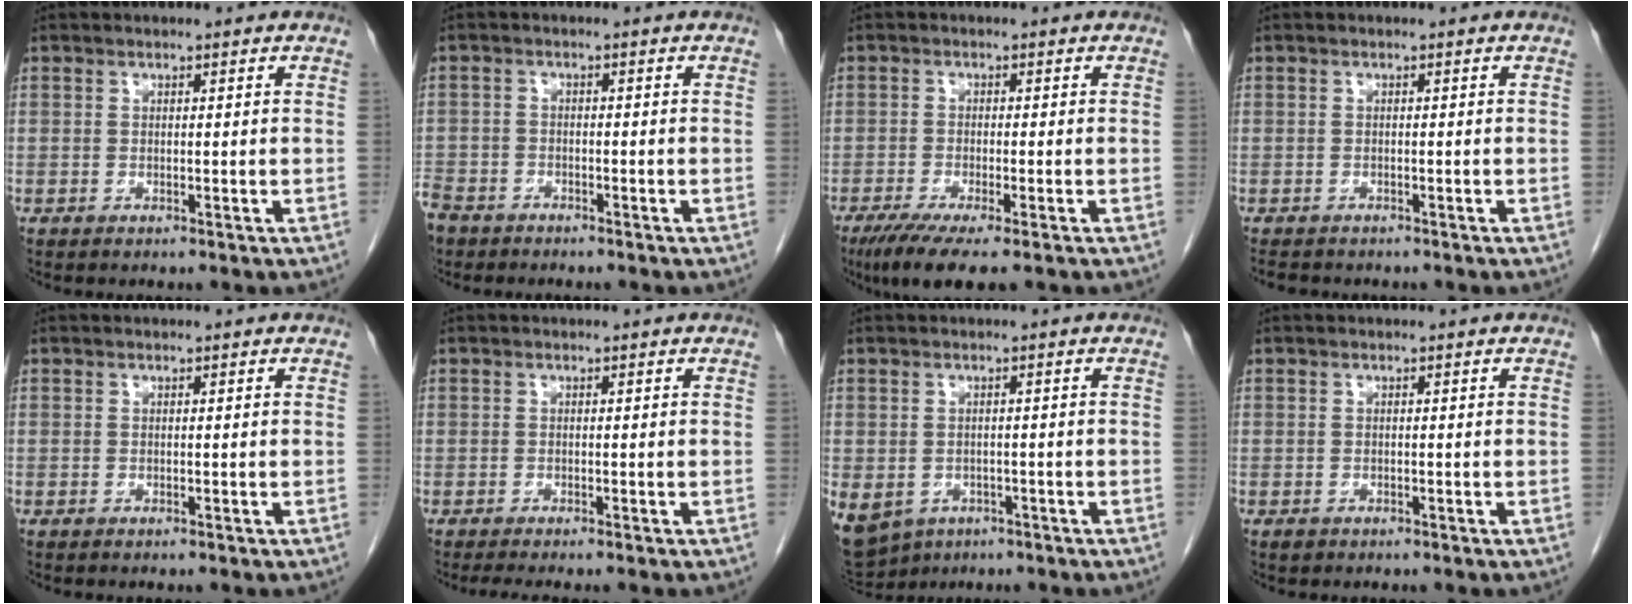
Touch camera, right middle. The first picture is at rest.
{"total": 6.7, "force": [-5.1, 3.9, 1.8], "torque": [-0.054, -0.008, -0.095]}
{"total": 7.0, "force": [-4.7, 0.7, 5.1], "torque": [-0.084, -0.019, -0.077]}
{"total": 3.0, "force": [-2.6, 1.0, 1.2], "torque": [-0.022, -0.008, -0.035]}
{"total": 0.0}
{"total": 1.9, "force": [-1.5, -0.2, 1.1], "torque": [-0.021, -0.007, -0.026]}
{"total": 16.4, "force": [-7.6, 12.9, 6.6], "torque": [-0.215, -0.013, -0.096]}
{"total": 0.7, "force": [-0.4, 0.5, 0.2], "torque": [-0.005, 0.001, -0.005]}